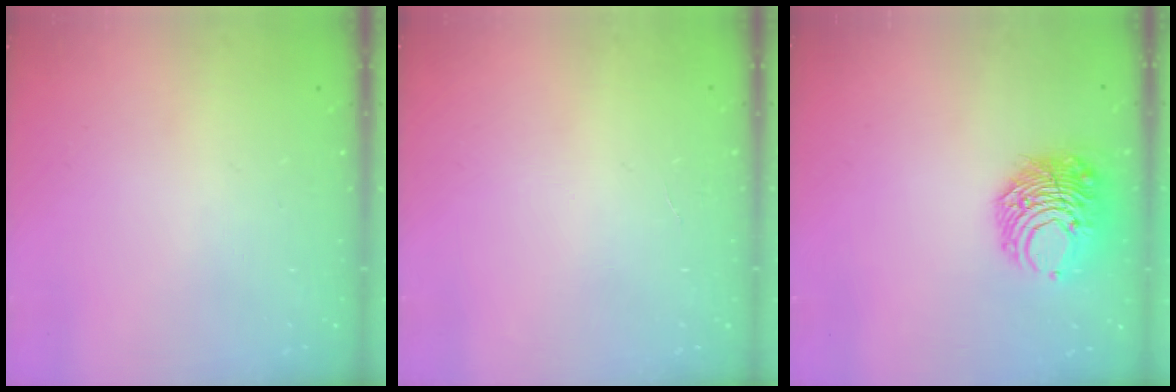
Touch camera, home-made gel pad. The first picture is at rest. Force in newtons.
{"total": 1.3, "press": 1.3, "slide": 0.1}
{"total": 10.4, "press": 10.4, "slide": 0.6}